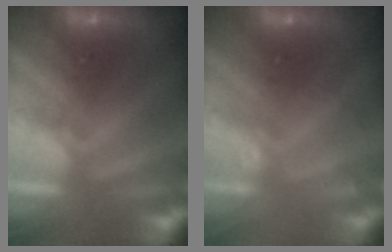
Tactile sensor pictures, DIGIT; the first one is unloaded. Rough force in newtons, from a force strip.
{"total": 2.0}